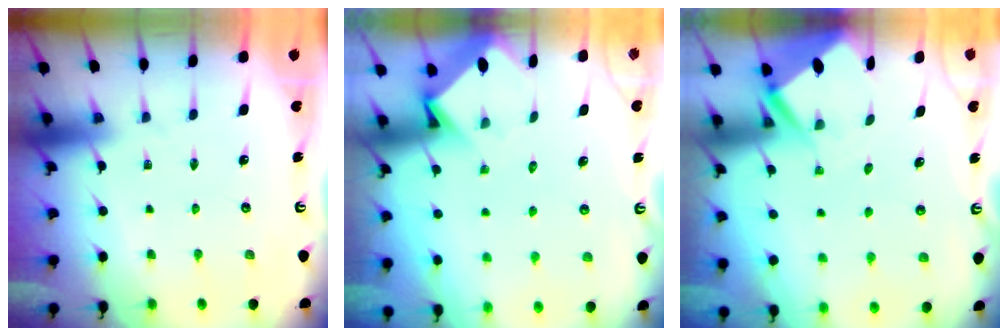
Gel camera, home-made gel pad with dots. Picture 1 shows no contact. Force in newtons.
{"total": 3.7, "press": 3.7, "slide": 0.2}
{"total": 5.0, "press": 4.9, "slide": 0.2}